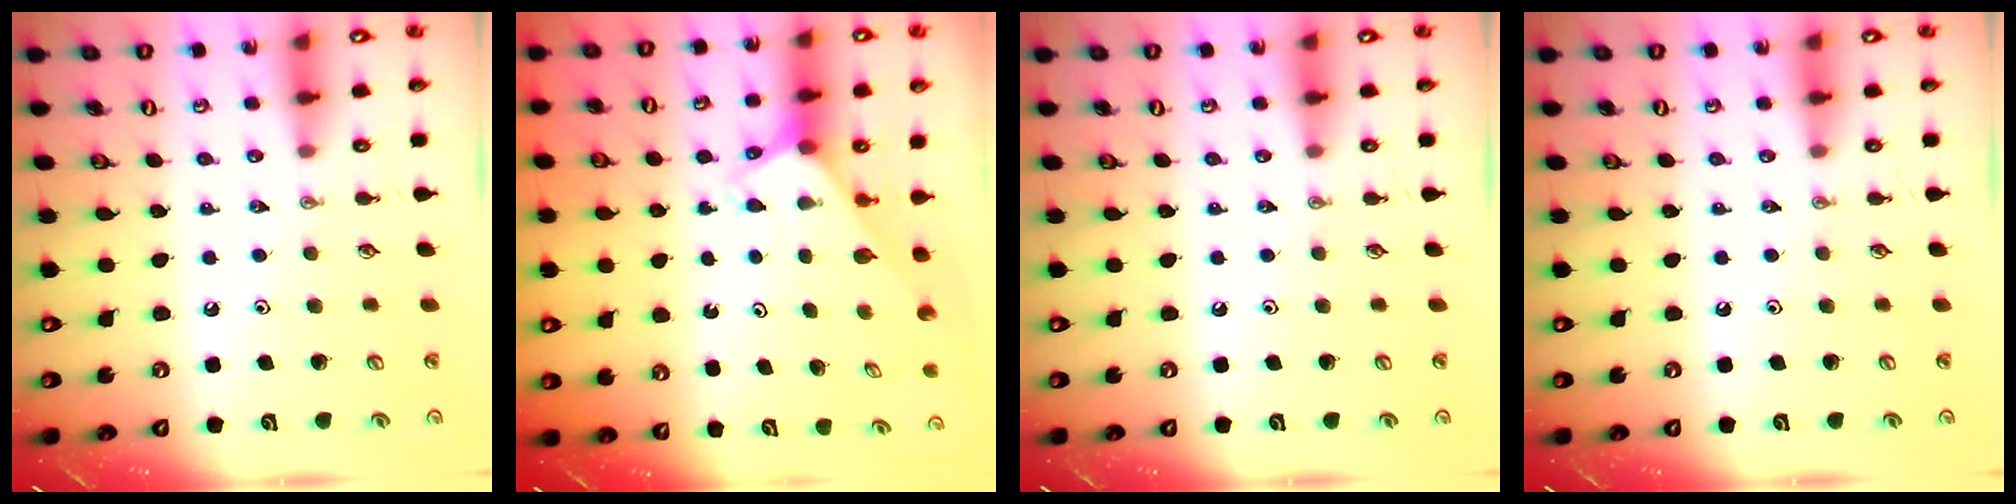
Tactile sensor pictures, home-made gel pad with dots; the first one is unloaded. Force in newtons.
{"total": 2.8, "press": 2.8, "slide": 0.2}
{"total": 0.0}
{"total": 0.0}